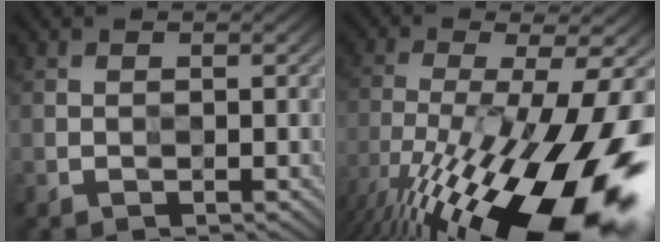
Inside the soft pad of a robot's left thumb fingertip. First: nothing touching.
{"total": 20.4, "force": [-10.4, 5.3, 16.7], "torque": [-0.282, -0.019, -0.174]}